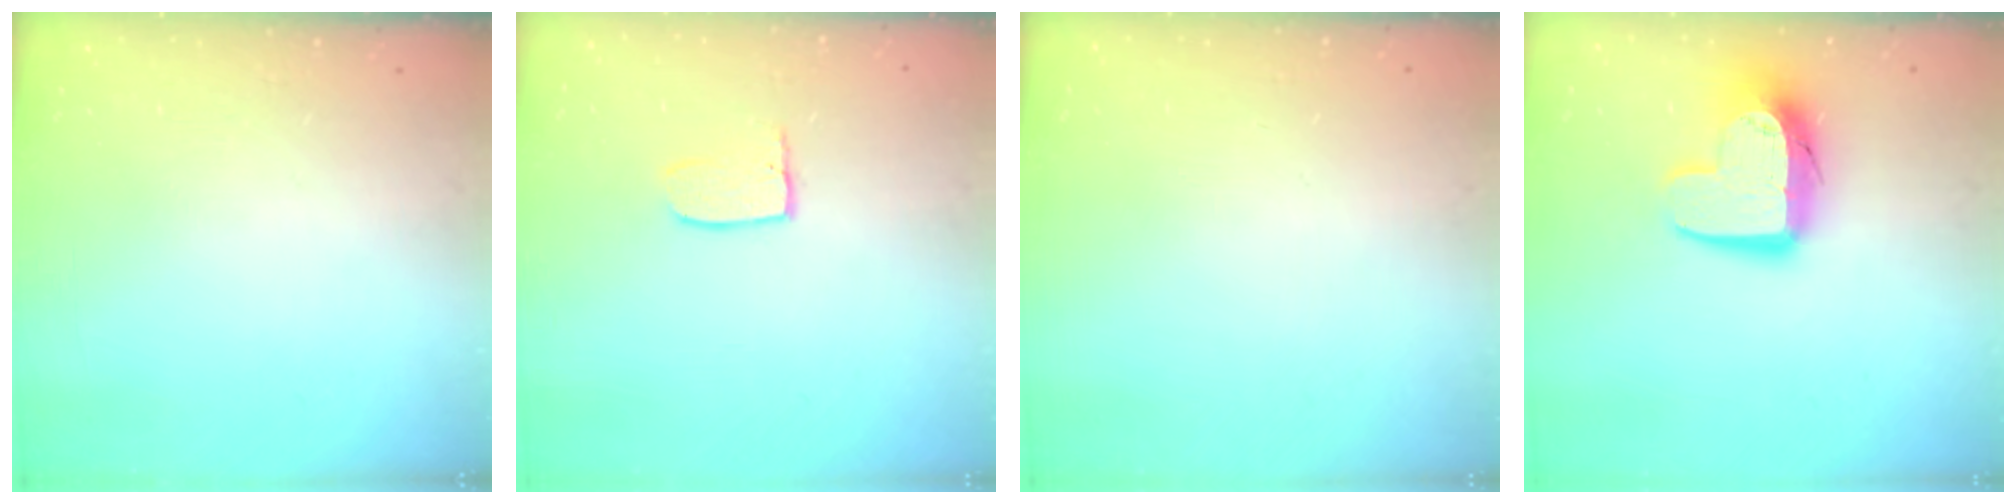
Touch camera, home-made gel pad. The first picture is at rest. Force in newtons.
{"total": 5.5, "press": 5.5, "slide": 0.3}
{"total": 0.0}
{"total": 12.4, "press": 12.4, "slide": 1.0}